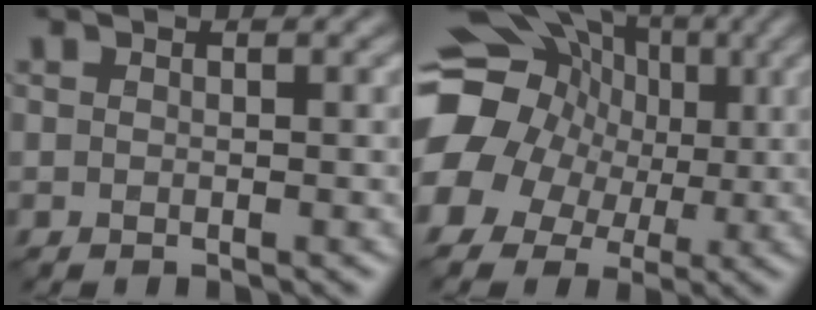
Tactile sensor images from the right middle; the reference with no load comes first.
{"total": 15.1, "force": [2.6, 12.7, 7.7], "torque": [-0.163, 0.028, 0.029]}